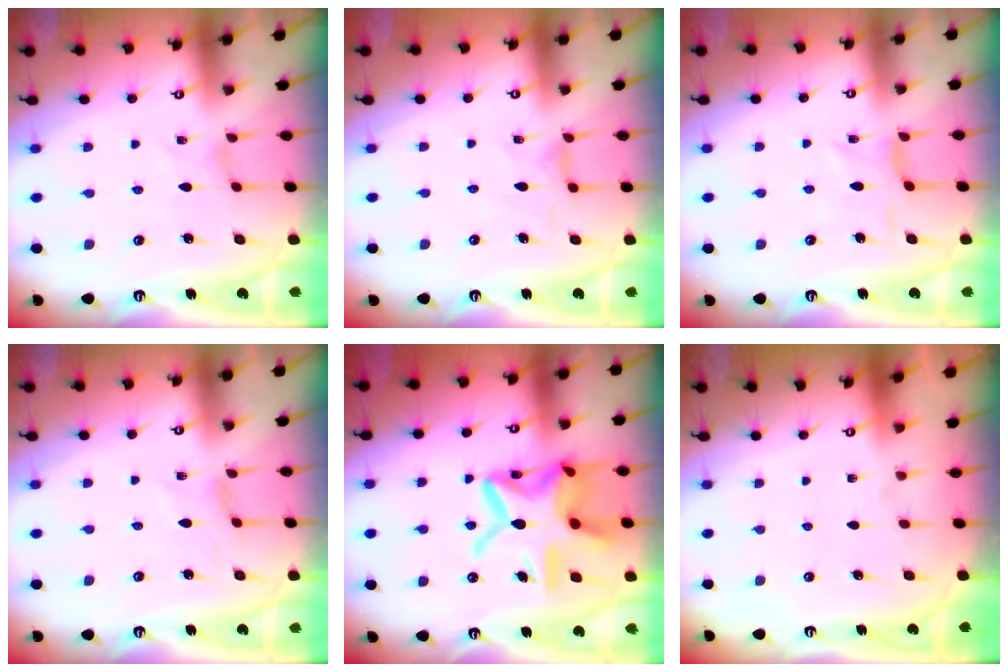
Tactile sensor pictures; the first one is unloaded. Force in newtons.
{"total": 1.9, "press": 1.8, "slide": 0.5}
{"total": 2.1, "press": 2.1, "slide": 0.5}
{"total": 1.1, "press": 1.1, "slide": 0.3}
{"total": 17.8, "press": 17.7, "slide": 1.6}
{"total": 0.0}